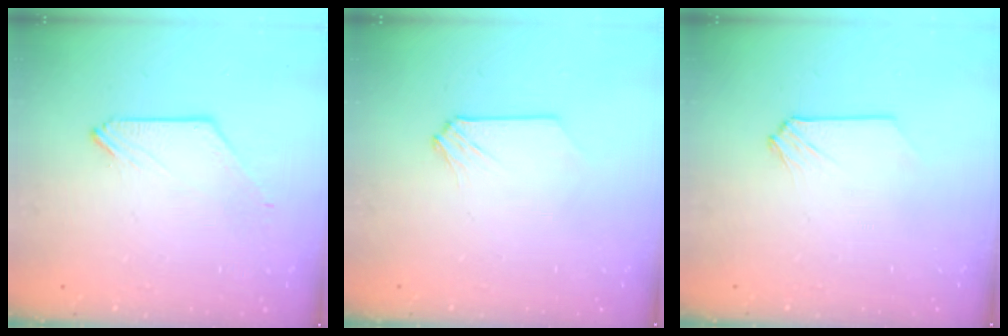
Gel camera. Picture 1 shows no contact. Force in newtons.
{"total": 0.0}
{"total": 0.0}